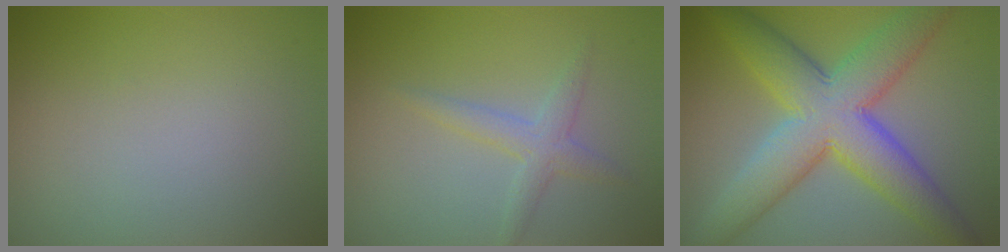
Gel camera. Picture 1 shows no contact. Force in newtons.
{"total": 2.1, "press": 2.1, "slide": 0.1}
{"total": 9.7, "press": 9.7, "slide": 0.2}